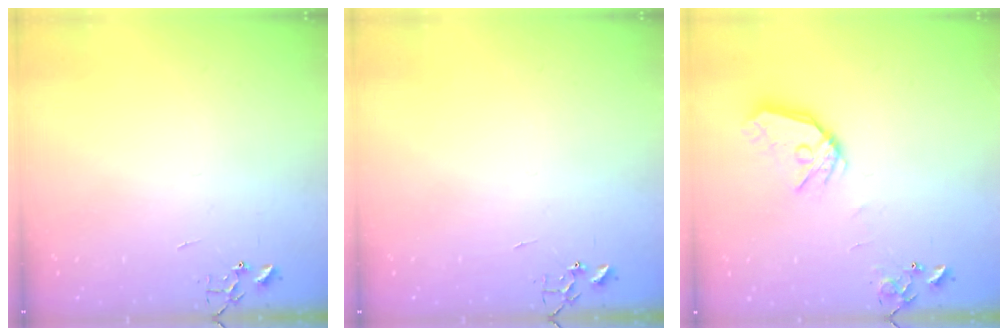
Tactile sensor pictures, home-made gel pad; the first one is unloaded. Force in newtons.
{"total": 0.0}
{"total": 12.5, "press": 12.4, "slide": 0.9}